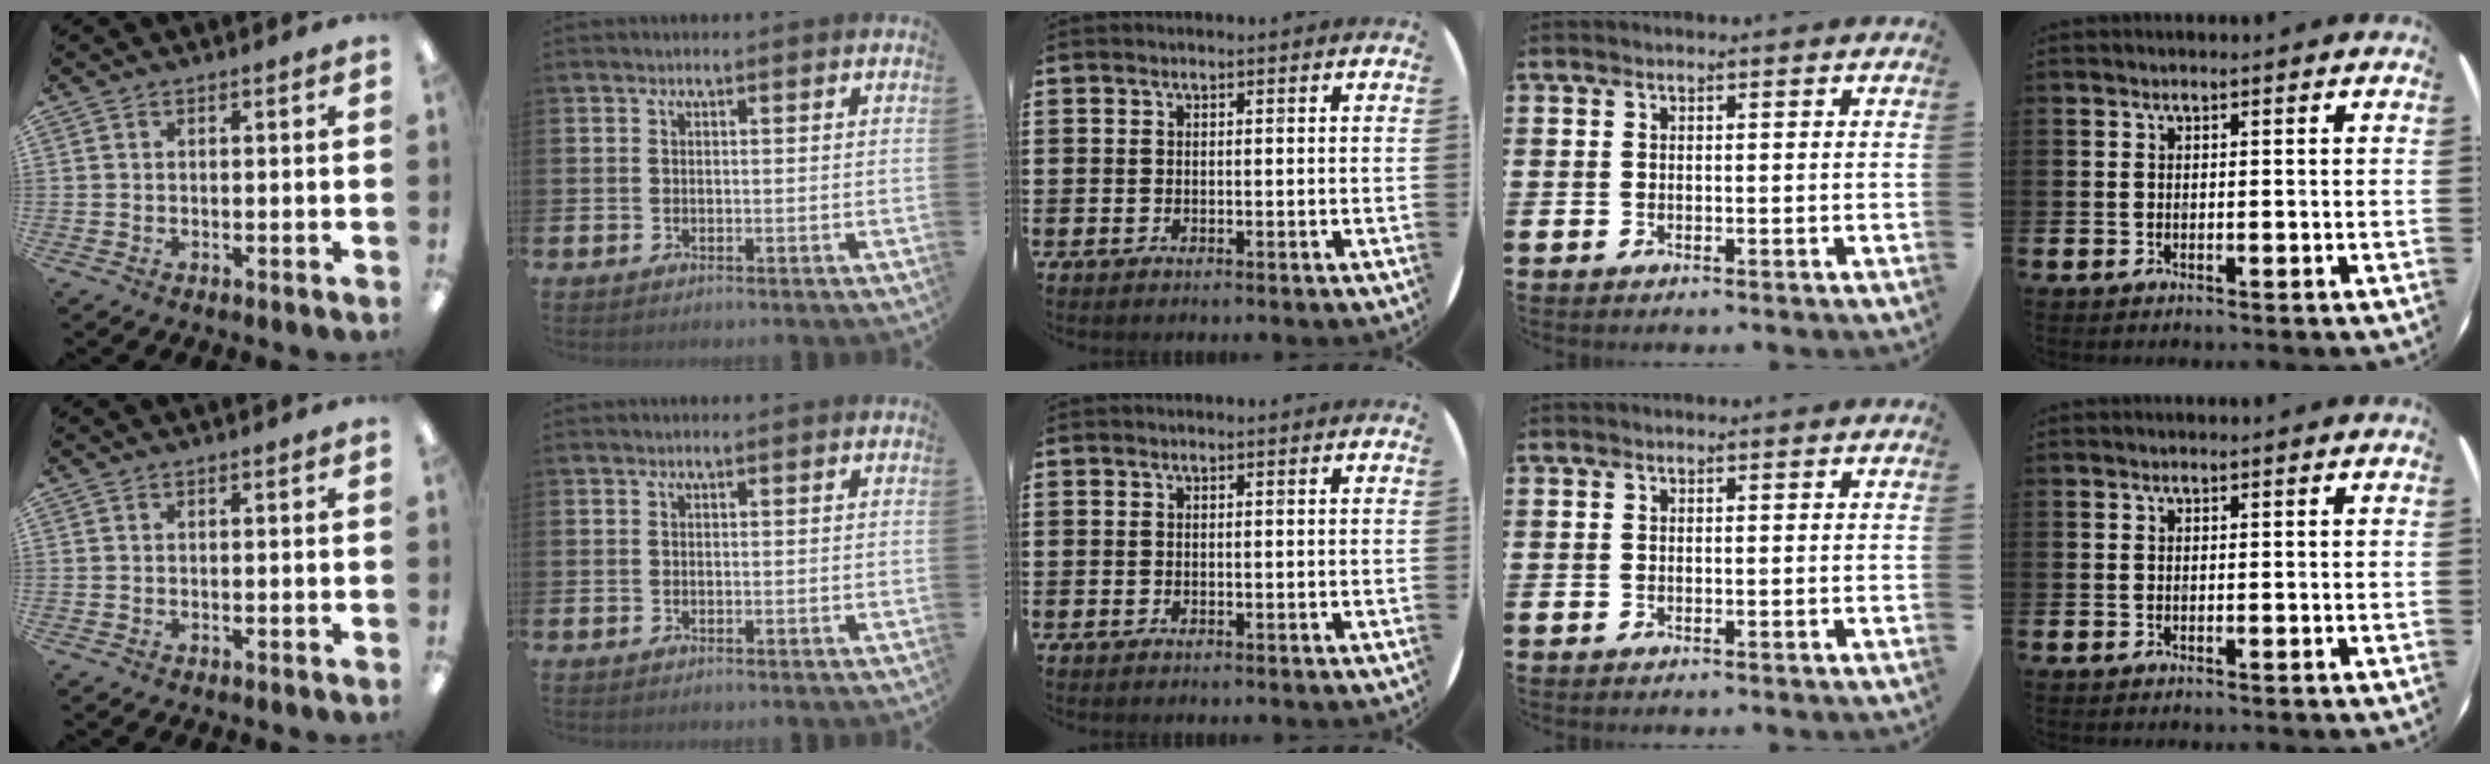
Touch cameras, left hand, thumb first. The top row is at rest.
{}